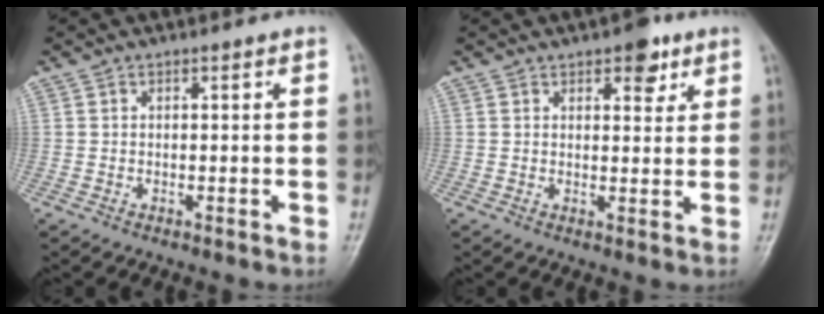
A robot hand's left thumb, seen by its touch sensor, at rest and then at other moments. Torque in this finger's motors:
{"motor_torque": [0.68, 0.43, 0.42, -0.42, 0.00]}